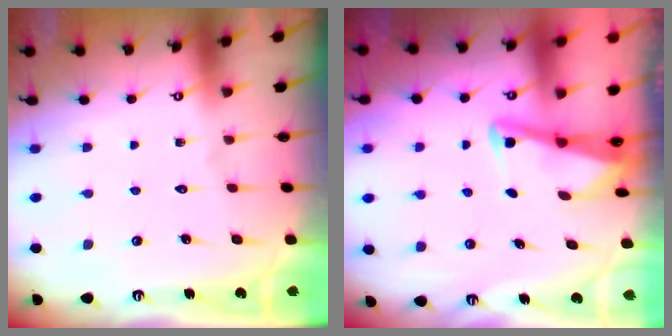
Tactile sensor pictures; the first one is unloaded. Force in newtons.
{"total": 3.0, "press": 2.9, "slide": 0.4}